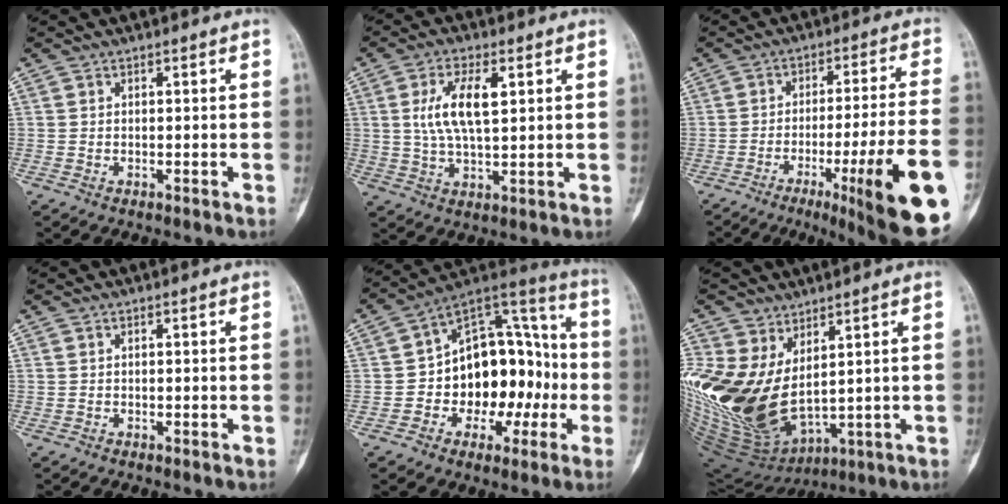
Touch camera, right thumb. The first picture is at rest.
{"total": 9.6, "force": [2.5, 4.0, 8.3], "torque": [-0.161, -0.003, 0.048]}
{"total": 20.2, "force": [-8.1, 1.5, 18.4], "torque": [-0.221, 0.012, -0.113]}
{"total": 0.0}
{"total": 19.6, "force": [-2.8, 13.2, 14.2], "torque": [-0.146, 0.059, -0.038]}
{"total": 20.1, "force": [4.2, 12.0, 15.5], "torque": [-0.338, -0.043, 0.113]}